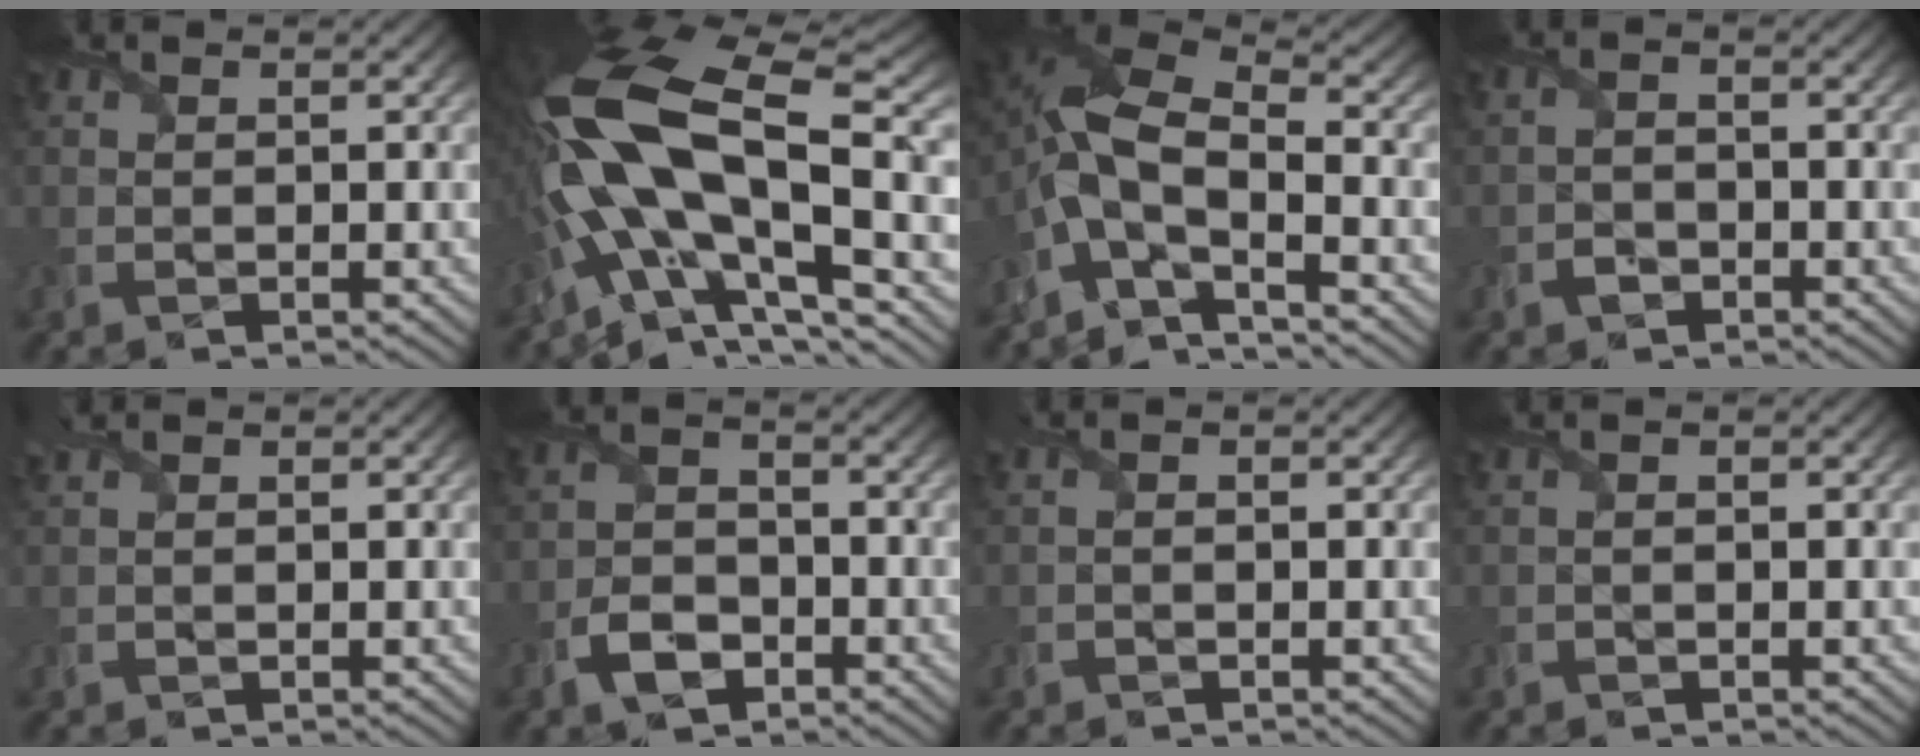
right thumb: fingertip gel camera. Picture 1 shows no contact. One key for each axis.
{"total": 19.0, "fx": -1.0, "fy": 8.4, "fz": 17.0, "tx": -0.338, "ty": -0.004, "tz": -0.022}
{"total": 11.1, "fx": -3.9, "fy": 4.8, "fz": 9.2, "tx": -0.190, "ty": 0.002, "tz": -0.092}
{"total": 1.9, "fx": -1.3, "fy": 1.2, "fz": 0.8, "tx": -0.018, "ty": 0.003, "tz": -0.027}
{"total": 1.5, "fx": 1.1, "fy": 0.8, "fz": 0.7, "tx": -0.019, "ty": 0.006, "tz": 0.023}
{"total": 4.8, "fx": -2.7, "fy": 2.9, "fz": 2.7, "tx": -0.055, "ty": -0.003, "tz": -0.061}
{"total": 0.7, "fx": 0.0, "fy": 0.4, "fz": 0.6, "tx": -0.014, "ty": 0.003, "tz": -0.001}
{"total": 0.6, "fx": 0.2, "fy": 0.2, "fz": 0.5, "tx": -0.014, "ty": 0.003, "tz": 0.001}